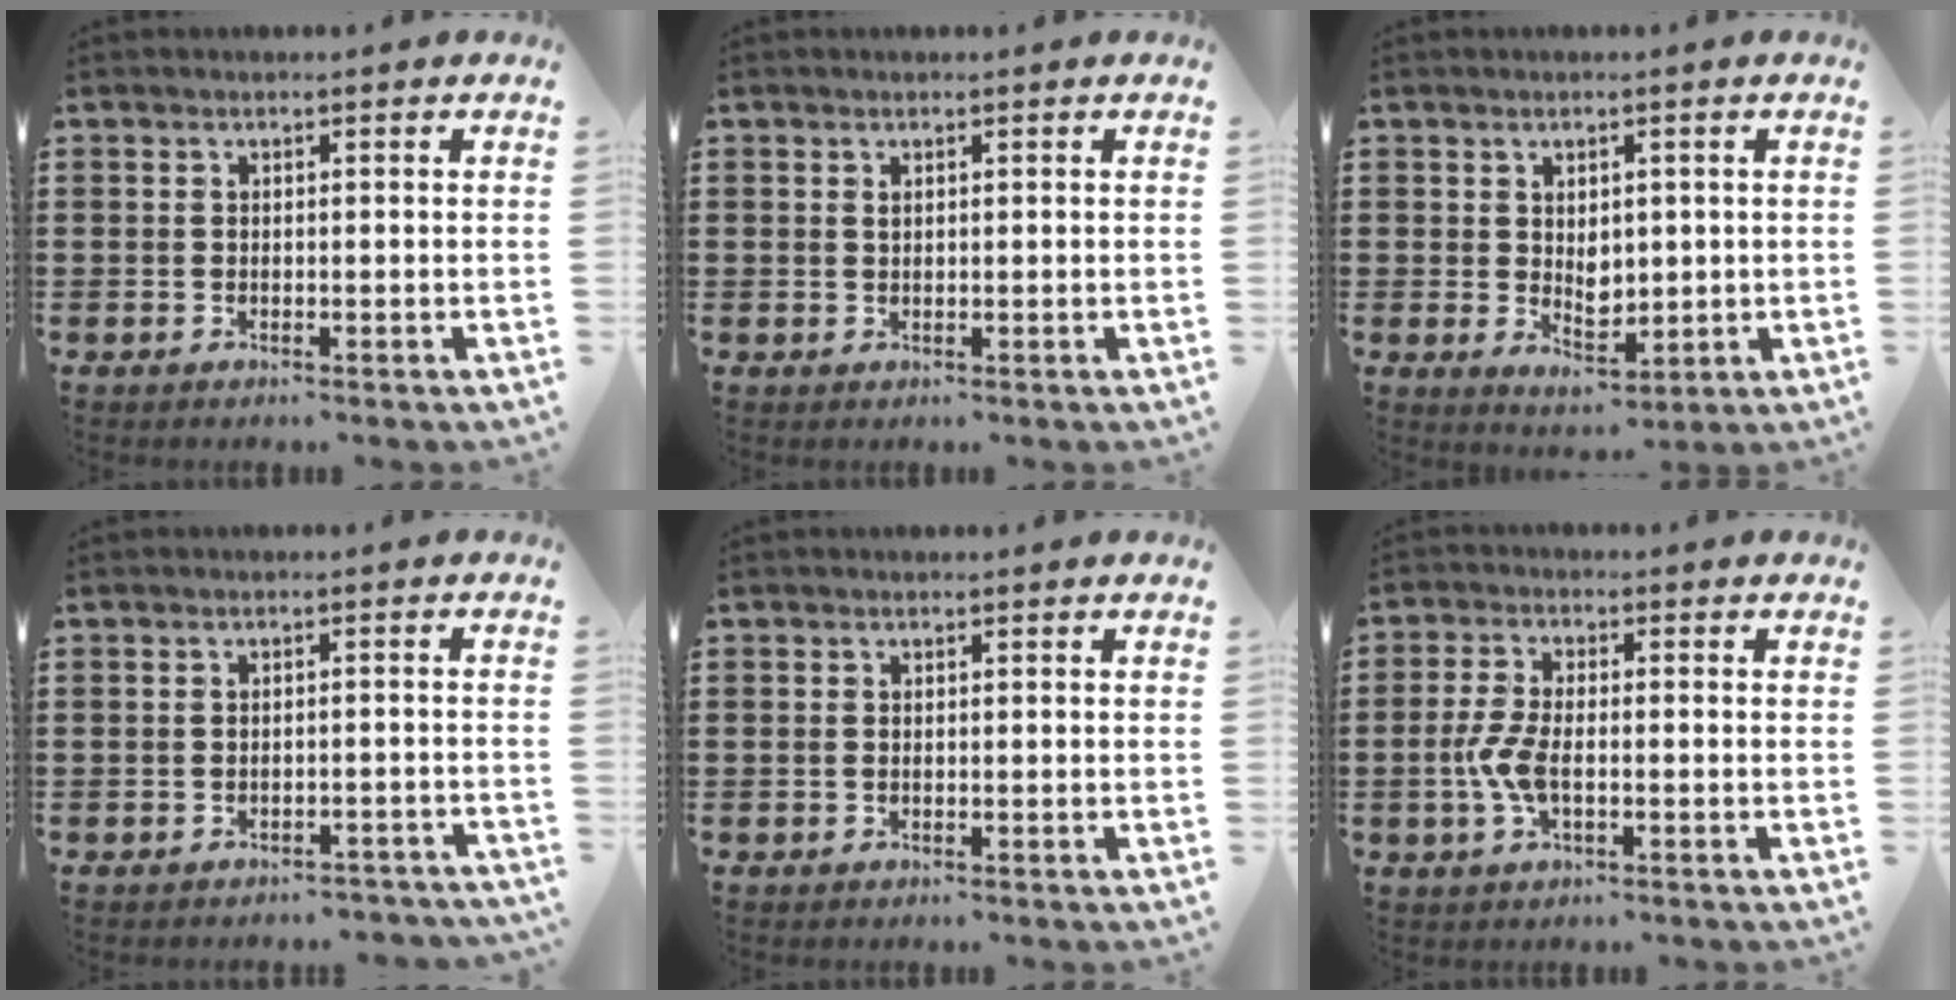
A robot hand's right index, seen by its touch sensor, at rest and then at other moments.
{"total": 0.6, "force": [0.3, 0.3, 0.4], "torque": [-0.010, 0.000, 0.006]}
{"total": 3.6, "force": [0.7, 2.7, 2.3], "torque": [-0.034, 0.003, 0.010]}
{"total": 2.0, "force": [-1.9, 0.3, 0.5], "torque": [-0.013, -0.001, -0.039]}
{"total": 0.0}
{"total": 5.2, "force": [-1.1, 2.4, 4.5], "torque": [-0.112, -0.006, -0.027]}